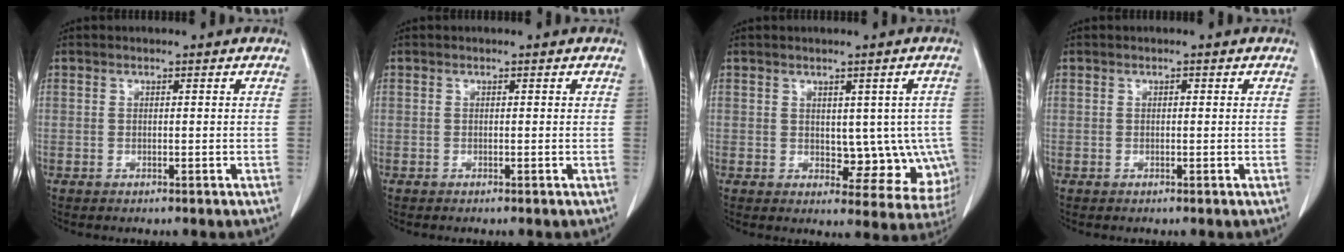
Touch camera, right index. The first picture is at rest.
{"total": 0.0}
{"total": 8.6, "force": [-0.6, 5.4, 6.7], "torque": [-0.051, 0.010, 0.006]}
{"total": 0.0}